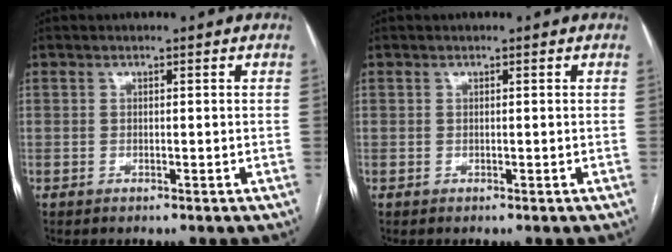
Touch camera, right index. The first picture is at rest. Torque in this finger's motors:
{"motor_torque": [0.05, 0.05, -0.20, -0.07]}